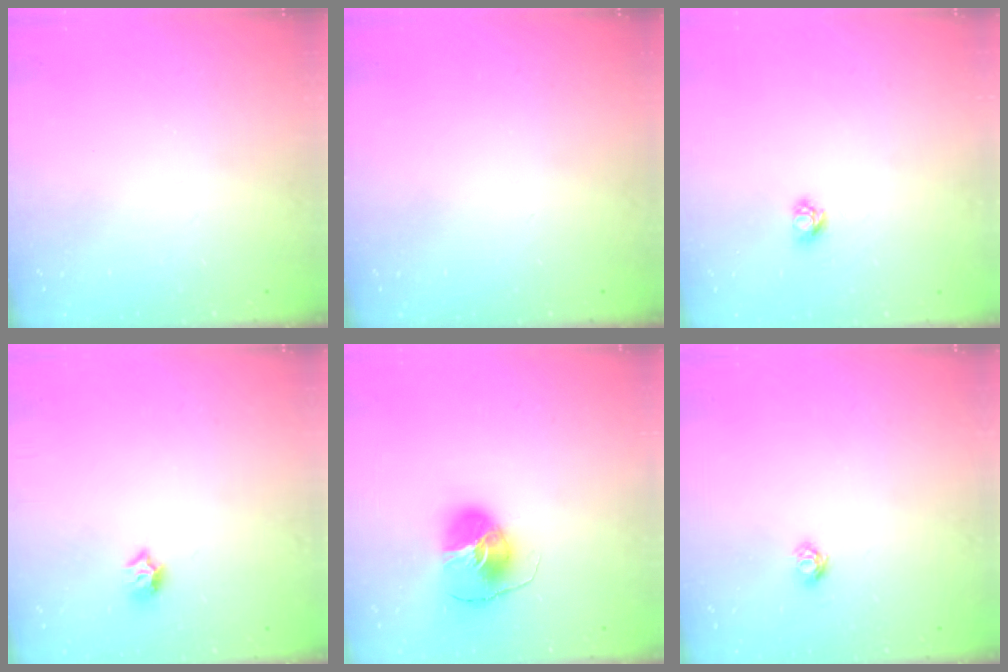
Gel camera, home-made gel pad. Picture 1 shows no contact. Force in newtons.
{"total": 0.0}
{"total": 3.2, "press": 3.1, "slide": 0.4}
{"total": 6.3, "press": 6.3, "slide": 0.2}
{"total": 8.7, "press": 8.7, "slide": 1.1}
{"total": 4.6, "press": 4.5, "slide": 0.6}